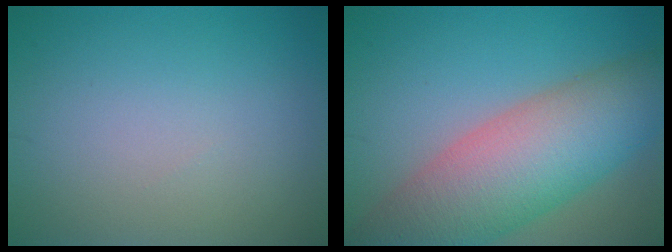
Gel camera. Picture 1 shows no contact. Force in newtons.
{"total": 10.9, "press": 10.9, "slide": 0.4}